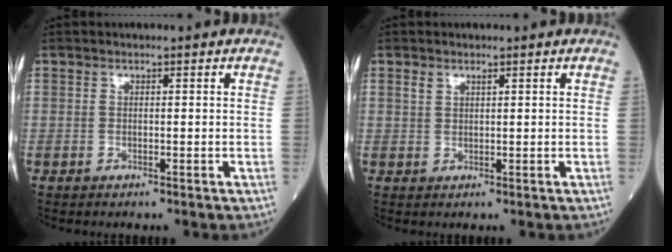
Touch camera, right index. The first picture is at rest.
{"total": 1.3, "force": [0.9, 0.5, 0.8], "torque": [-0.020, 0.010, 0.020]}